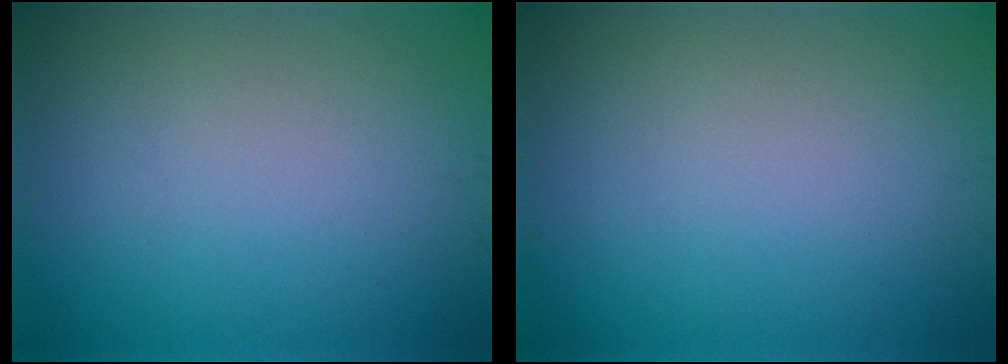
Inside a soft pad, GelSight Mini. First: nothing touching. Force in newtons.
{"total": 0.0}